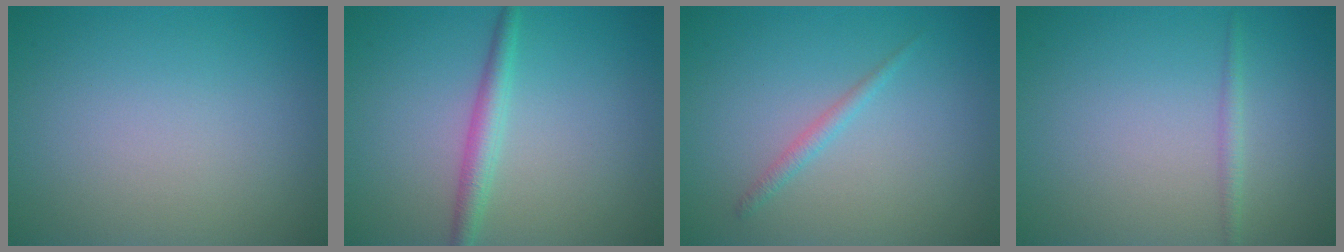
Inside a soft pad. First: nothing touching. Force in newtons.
{"total": 2.2, "press": 2.2, "slide": 0.1}
{"total": 1.1, "press": 1.1, "slide": 0.1}
{"total": 1.0, "press": 1.0, "slide": 0.0}